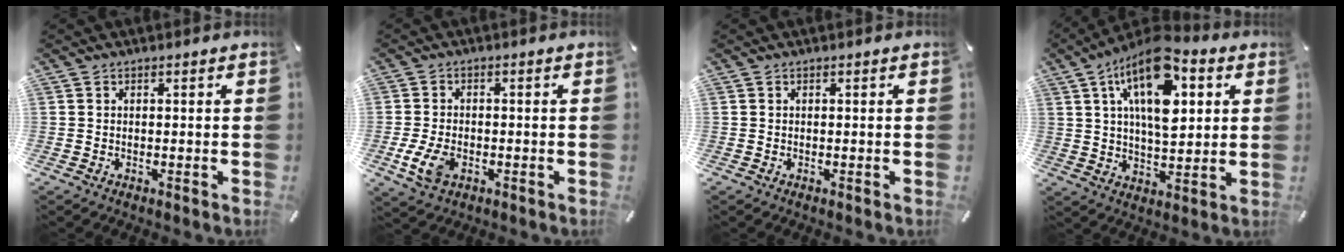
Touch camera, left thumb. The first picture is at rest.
{"total": 7.1, "force": [-2.5, 4.6, 4.7], "torque": [-0.112, 0.004, -0.047]}
{"total": 0.0}
{"total": 17.0, "force": [7.0, 8.7, 12.8], "torque": [-0.219, -0.017, 0.115]}